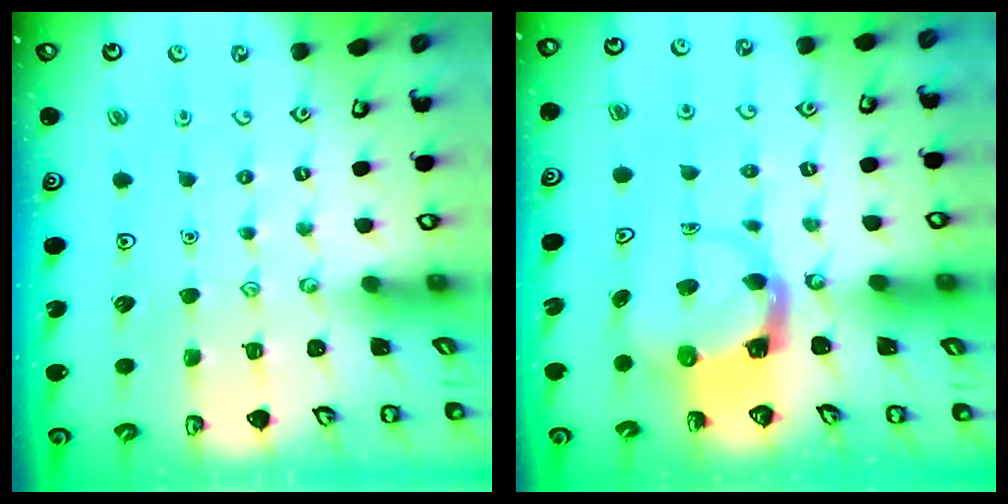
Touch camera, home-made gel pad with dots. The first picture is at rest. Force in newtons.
{"total": 3.7, "press": 3.6, "slide": 0.6}